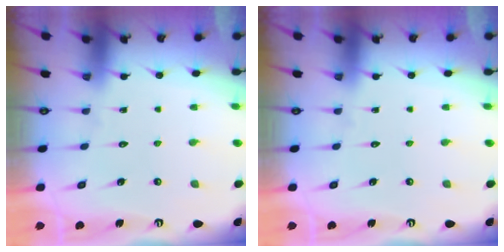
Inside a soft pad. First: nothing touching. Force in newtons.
{"total": 0.0}